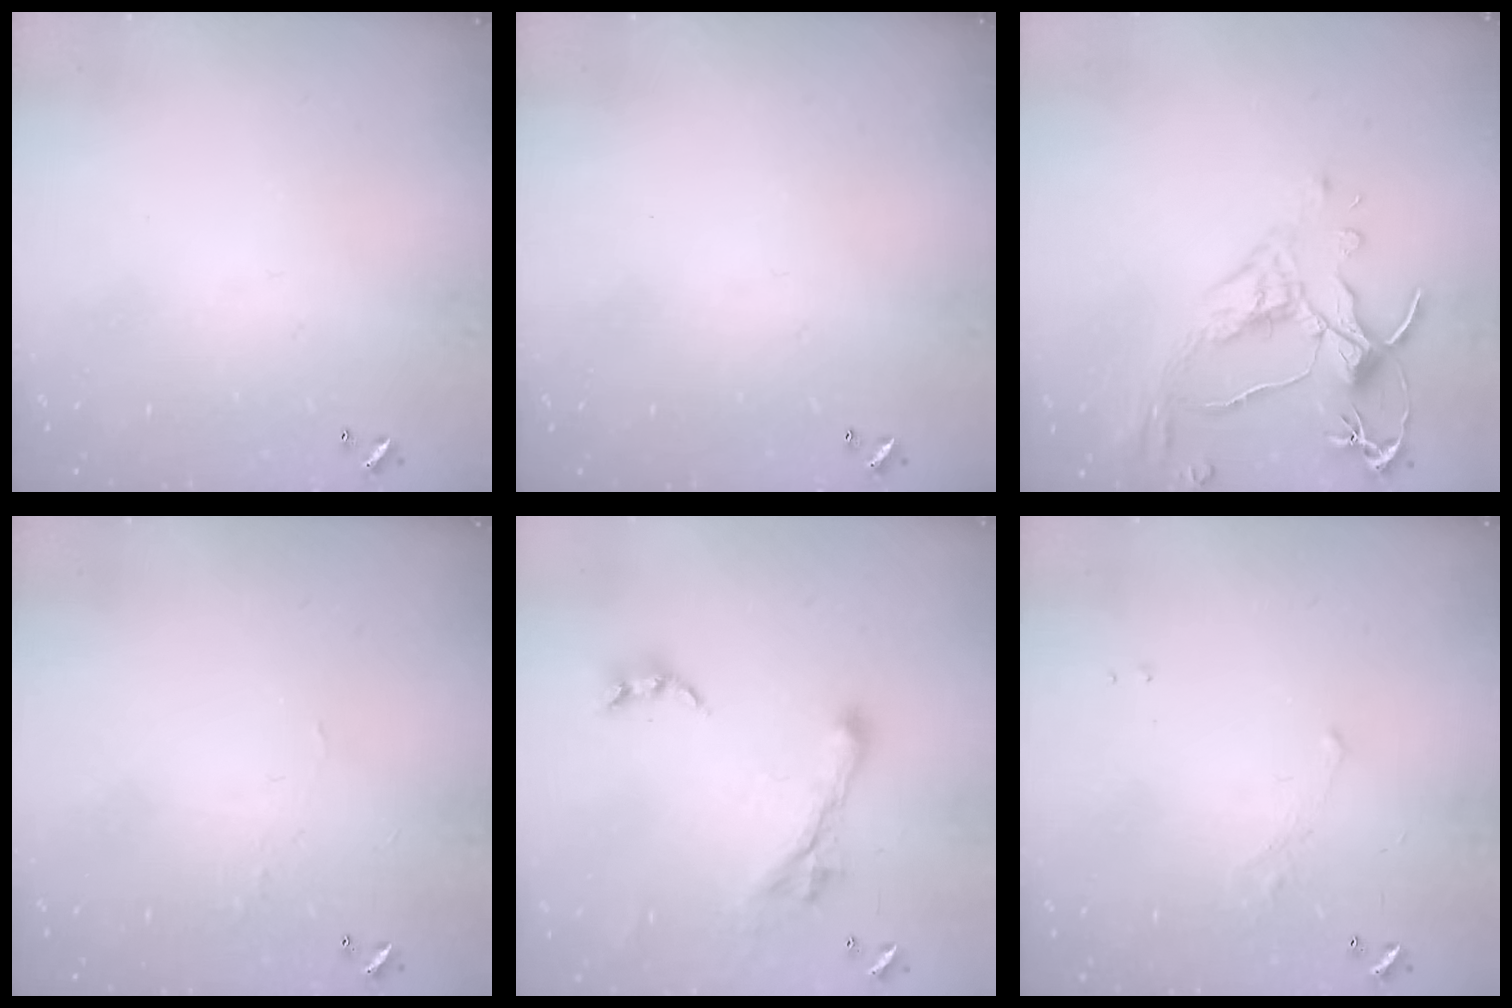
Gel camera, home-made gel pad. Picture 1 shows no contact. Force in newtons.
{"total": 0.0}
{"total": 2.5, "press": 2.1, "slide": 1.2}
{"total": 1.2, "press": 1.1, "slide": 0.3}
{"total": 2.8, "press": 2.5, "slide": 1.3}
{"total": 3.0, "press": 3.0, "slide": 0.4}